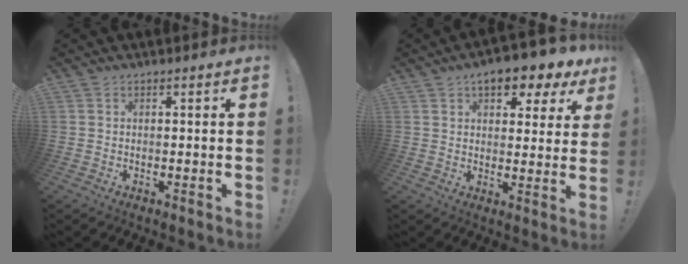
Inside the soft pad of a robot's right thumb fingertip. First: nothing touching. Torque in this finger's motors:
{"motor_torque": [0.44, 0.53, 0.95, 0.48, 0.27]}